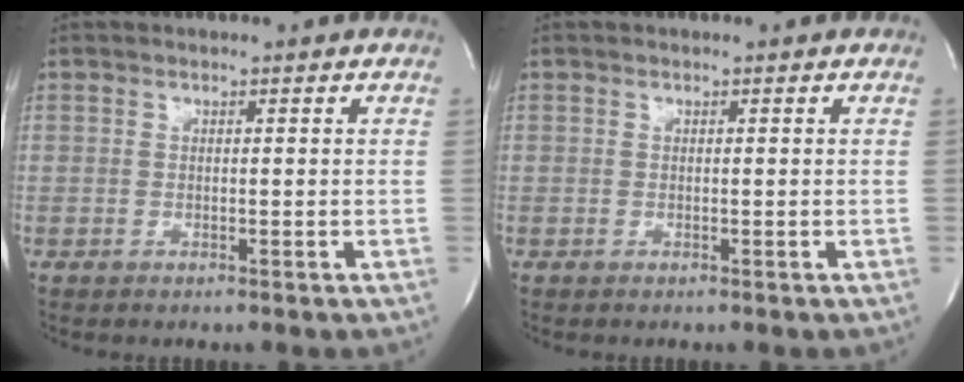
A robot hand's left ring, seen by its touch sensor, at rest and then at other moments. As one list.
[{"total": 0.0}]